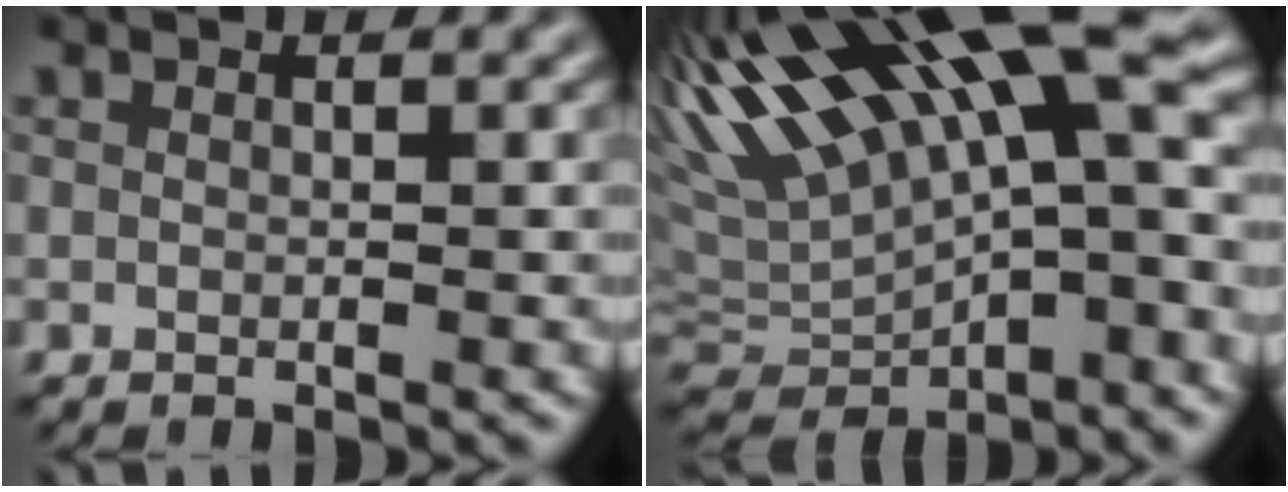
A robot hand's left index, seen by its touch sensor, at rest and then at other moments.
{"total": 17.2, "force": [4.6, 6.2, 15.4], "torque": [-0.288, 0.016, 0.091]}